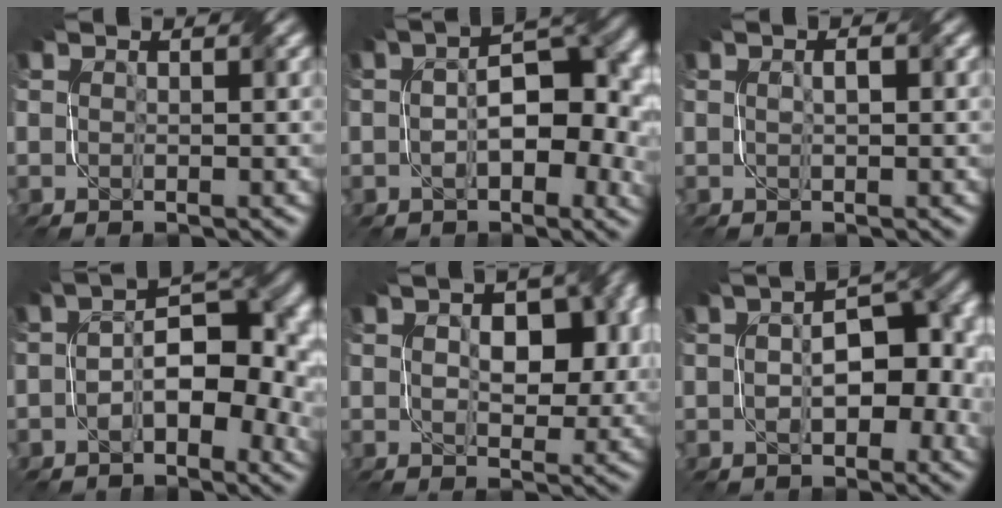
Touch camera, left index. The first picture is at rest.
{"total": 7.3, "force": [-0.5, 3.7, 6.2], "torque": [-0.086, 0.009, -0.012]}
{"total": 0.7, "force": [0.0, -0.1, 0.7], "torque": [-0.013, 0.003, 0.001]}
{"total": 8.8, "force": [-1.2, 4.5, 7.4], "torque": [-0.097, 0.009, -0.025]}
{"total": 5.6, "force": [0.7, 3.4, 4.4], "torque": [-0.066, -0.004, 0.017]}
{"total": 6.8, "force": [-0.3, 3.7, 5.6], "torque": [-0.079, 0.009, -0.007]}